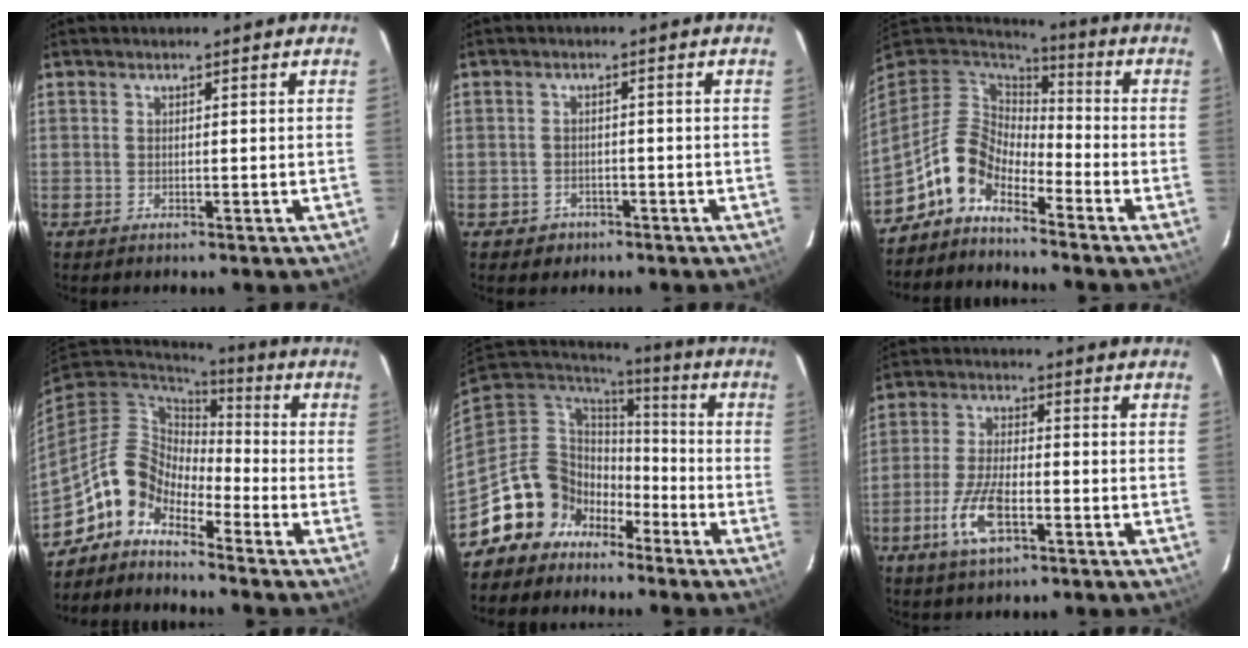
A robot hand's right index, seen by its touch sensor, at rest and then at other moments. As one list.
[{"total": 3.3, "force": [-1.8, 2.7, 0.4], "torque": [-0.019, 0.005, -0.024]}, {"total": 9.6, "force": [-6.7, 4.9, 4.9], "torque": [-0.100, 0.020, -0.141]}, {"total": 9.5, "force": [-6.9, 5.5, 3.5], "torque": [-0.069, 0.032, -0.153]}, {"total": 12.9, "force": [-8.0, 10.0, 1.7], "torque": [-0.059, 0.032, -0.138]}, {"total": 9.2, "force": [-3.9, 3.5, 7.6], "torque": [-0.165, -0.005, -0.074]}]